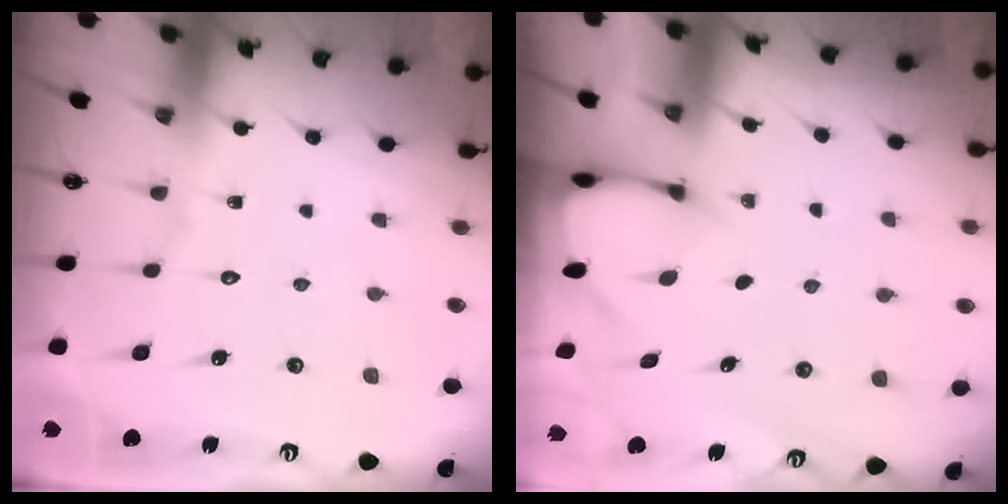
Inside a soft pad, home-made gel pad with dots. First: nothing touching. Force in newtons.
{"total": 2.0, "press": 2.0, "slide": 0.1}